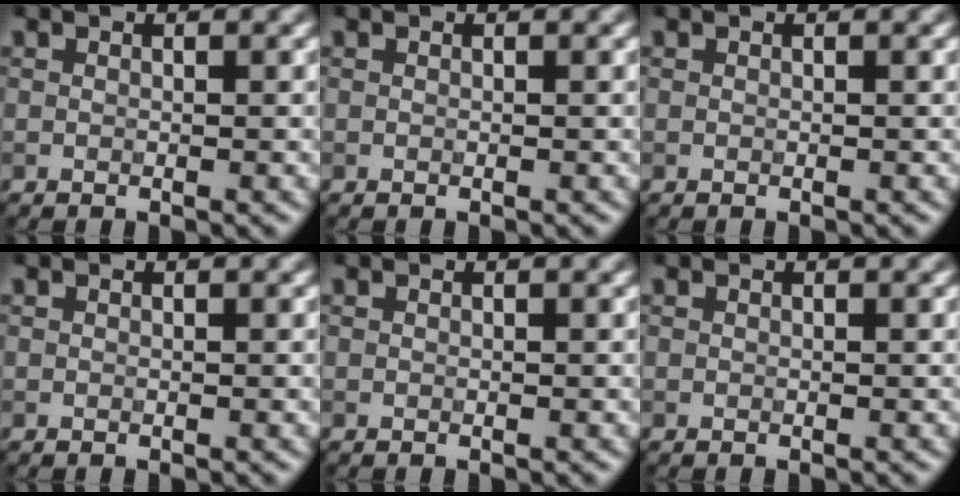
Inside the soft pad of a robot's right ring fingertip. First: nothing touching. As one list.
[{"total": 0.0}, {"total": 0.0}, {"total": 0.0}, {"total": 0.0}, {"total": 0.0}]